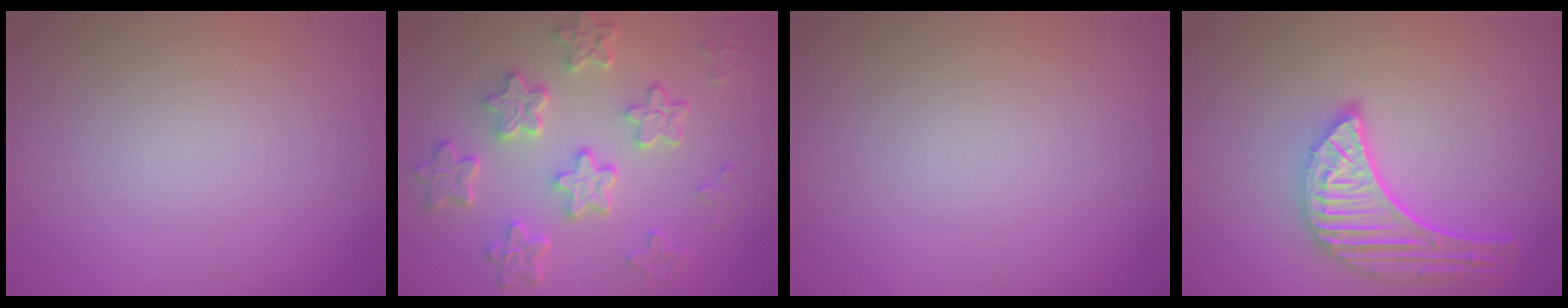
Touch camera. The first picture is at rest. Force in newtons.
{"total": 5.7, "press": 4.4, "slide": 3.6}
{"total": 0.0}
{"total": 5.1, "press": 3.9, "slide": 3.2}